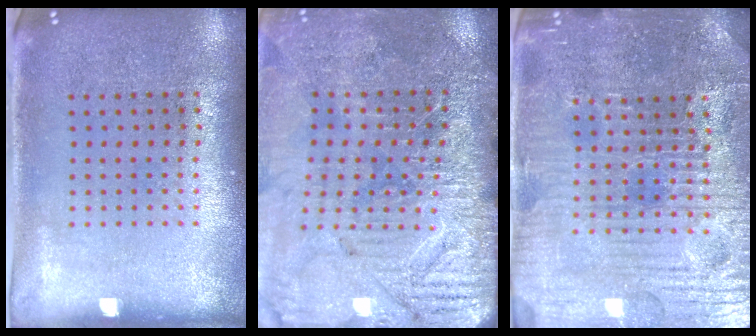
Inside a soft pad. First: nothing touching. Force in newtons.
{"total": 3.6, "press": 3.6, "slide": 0.5}
{"total": 5.3, "press": 5.0, "slide": 1.5}